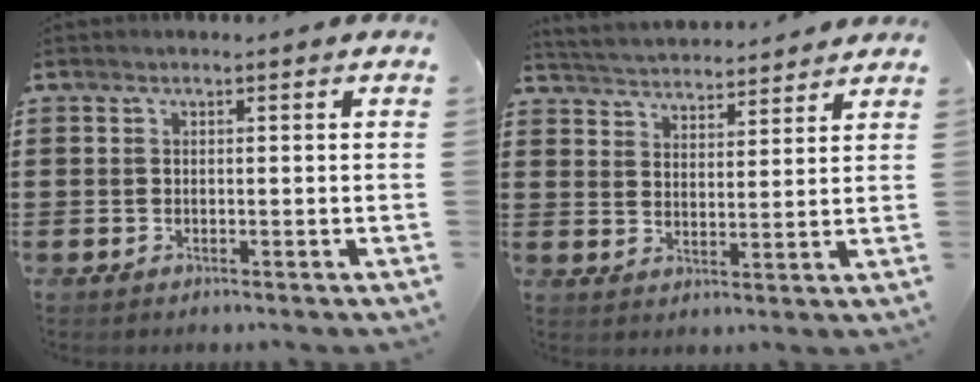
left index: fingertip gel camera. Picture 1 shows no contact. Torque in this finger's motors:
{"motor_torque": [1.05, -1.08, 0.29, 0.13]}